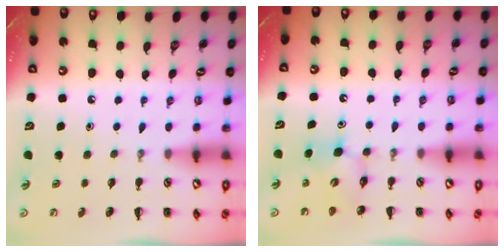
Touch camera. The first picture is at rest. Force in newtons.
{"total": 5.5, "press": 5.4, "slide": 0.7}